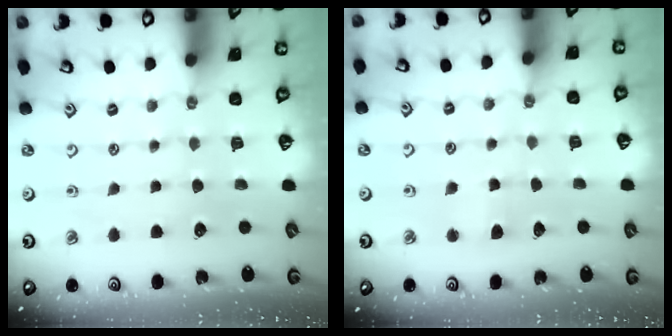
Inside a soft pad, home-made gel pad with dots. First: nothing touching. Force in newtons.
{"total": 3.6, "press": 3.6, "slide": 0.5}